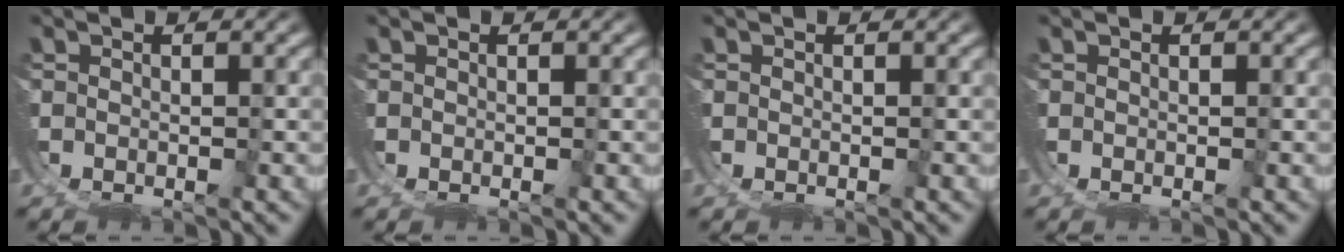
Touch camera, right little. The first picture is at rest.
{"total": 0.0}
{"total": 0.0}
{"total": 0.0}